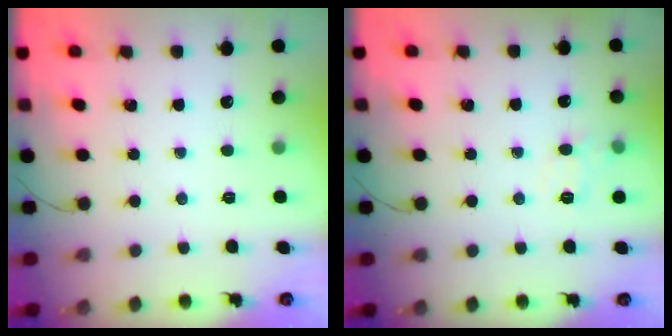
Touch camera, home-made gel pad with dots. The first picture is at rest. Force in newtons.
{"total": 8.1, "press": 7.8, "slide": 1.9}